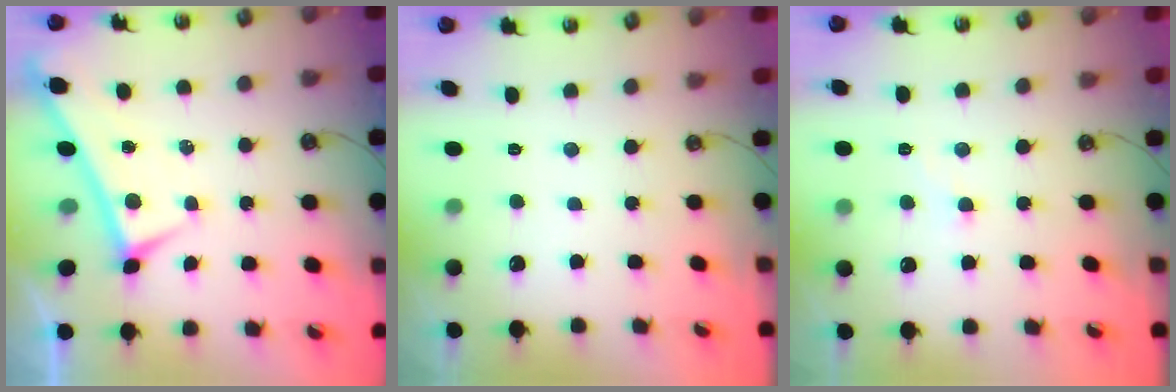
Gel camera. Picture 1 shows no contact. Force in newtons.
{"total": 0.0}
{"total": 0.5, "press": 0.2, "slide": 0.5}